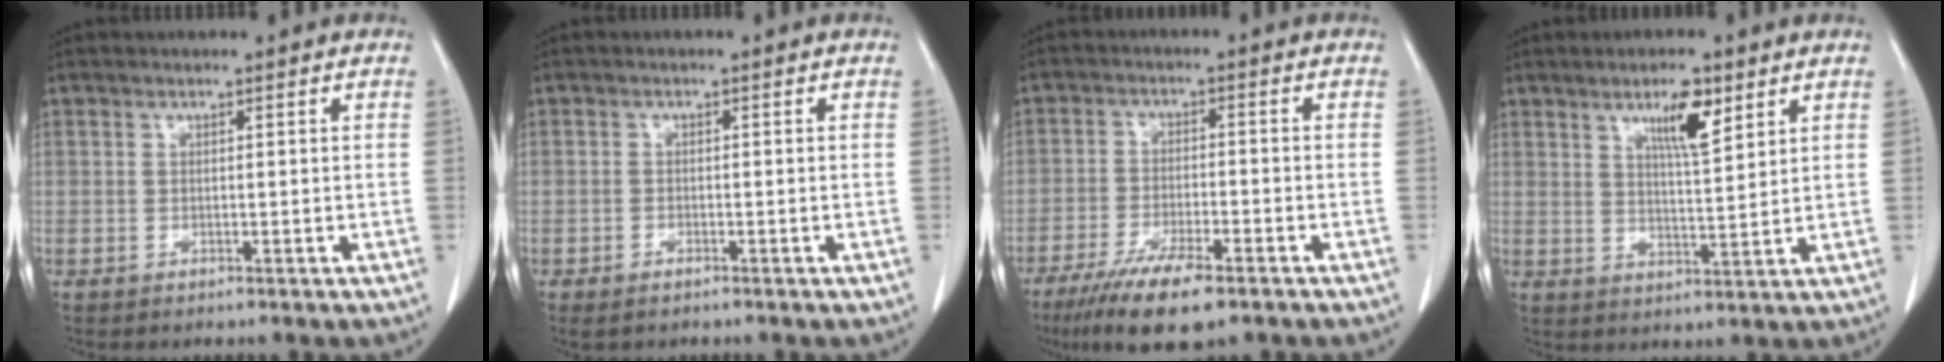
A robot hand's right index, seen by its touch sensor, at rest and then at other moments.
{"total": 1.6, "force": [-1.2, 0.6, 1.0], "torque": [-0.018, -0.002, -0.017]}
{"total": 10.1, "force": [-6.9, 1.6, 7.3], "torque": [-0.125, -0.022, -0.111]}
{"total": 6.5, "force": [3.7, 1.1, 5.2], "torque": [-0.091, -0.002, 0.064]}